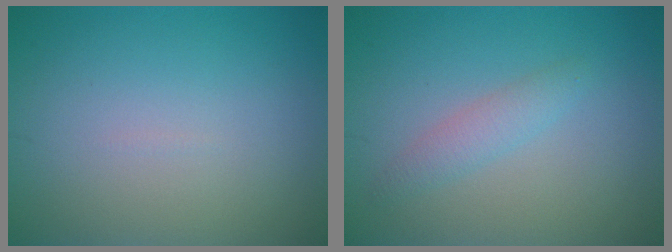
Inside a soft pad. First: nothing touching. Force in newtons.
{"total": 1.7, "press": 1.7, "slide": 0.1}